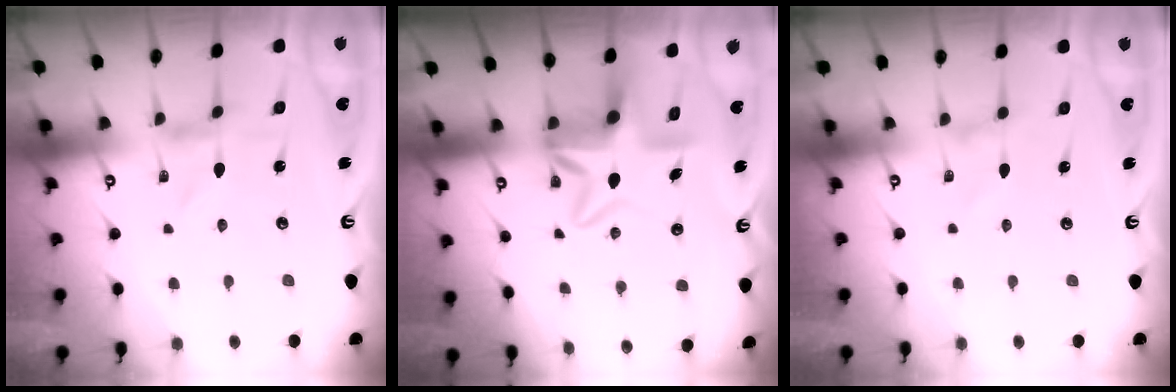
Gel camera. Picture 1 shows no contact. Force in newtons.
{"total": 9.4, "press": 9.4, "slide": 1.2}
{"total": 1.2, "press": 1.2, "slide": 0.0}